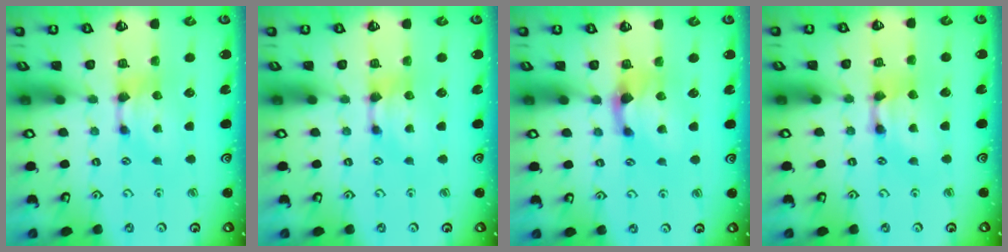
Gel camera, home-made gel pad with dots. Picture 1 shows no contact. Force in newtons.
{"total": 0.0}
{"total": 1.2, "press": 0.5, "slide": 1.1}
{"total": 1.7, "press": 1.7, "slide": 0.1}